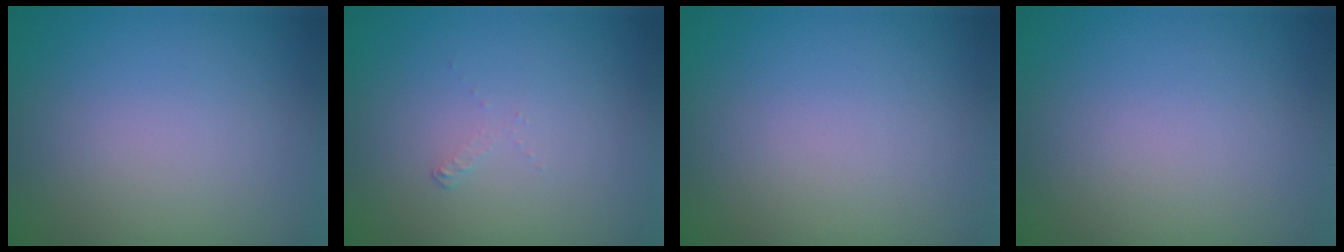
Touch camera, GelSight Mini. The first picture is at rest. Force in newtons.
{"total": 0.6, "press": 0.2, "slide": 0.6}
{"total": 0.0}
{"total": 0.0}